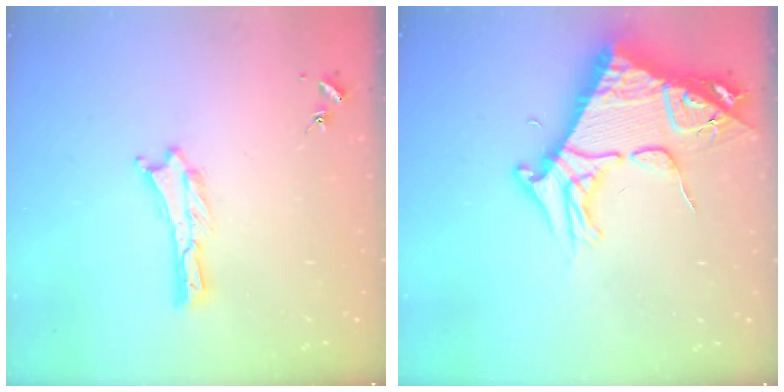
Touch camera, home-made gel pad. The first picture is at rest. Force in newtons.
{"total": 10.0, "press": 9.9, "slide": 1.3}